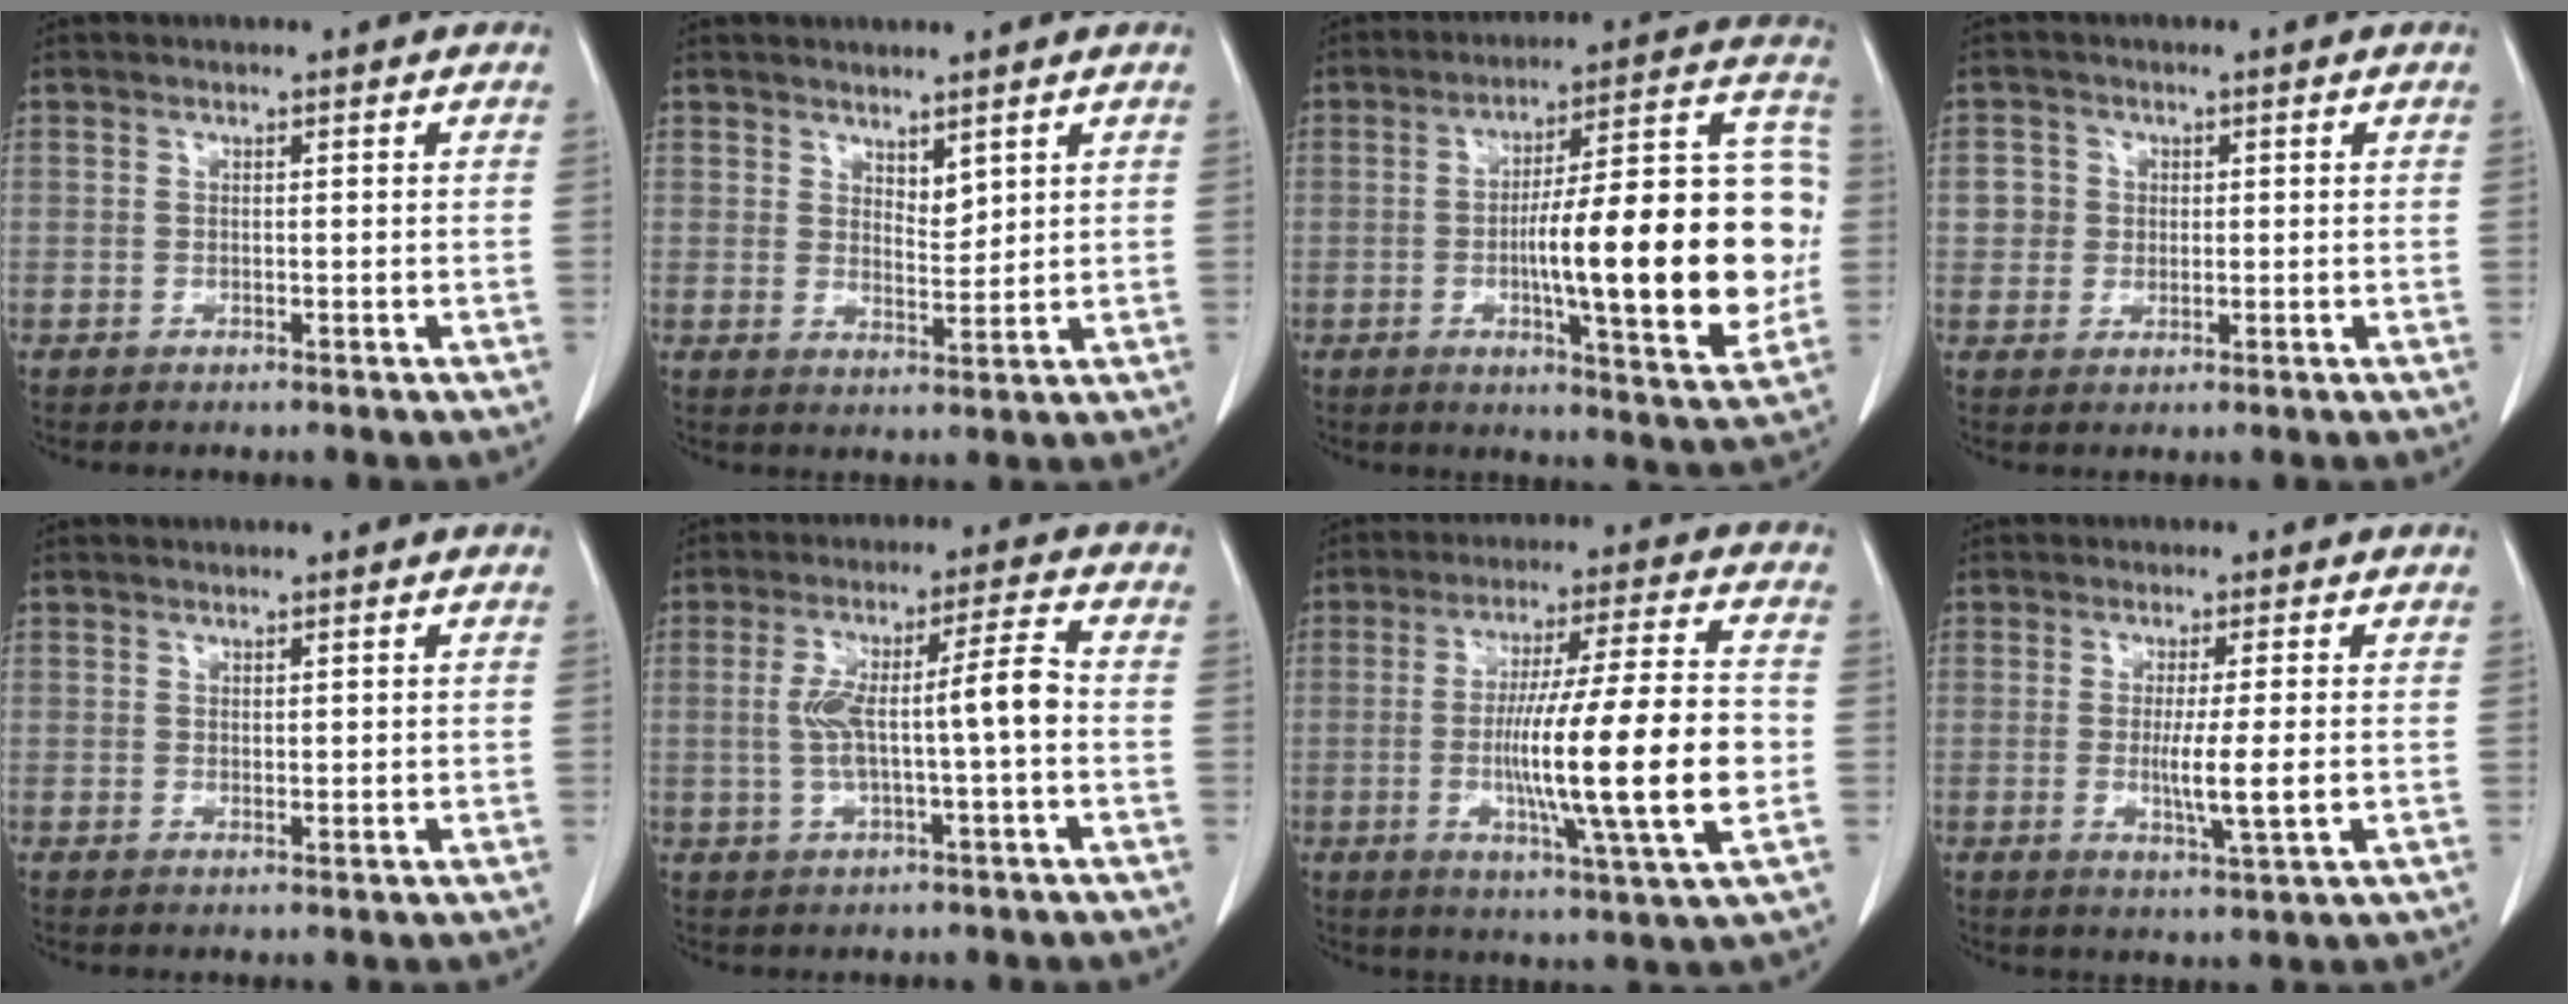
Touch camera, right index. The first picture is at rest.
{"total": 2.7, "force": [2.0, 1.1, 1.4], "torque": [-0.021, -0.010, 0.043]}
{"total": 22.4, "force": [-2.0, 4.0, 22.0], "torque": [-0.267, 0.032, -0.025]}
{"total": 3.2, "force": [0.3, 3.1, 0.5], "torque": [0.002, 0.009, 0.005]}
{"total": 0.8, "force": [0.5, 0.6, 0.4], "torque": [0.003, -0.004, 0.007]}
{"total": 8.7, "force": [-0.7, 0.8, 8.7], "torque": [-0.162, 0.027, -0.012]}
{"total": 17.7, "force": [-2.7, -0.2, 17.5], "torque": [-0.292, -0.009, -0.048]}
{"total": 5.7, "force": [-0.7, -0.1, 5.6], "torque": [-0.098, -0.014, -0.011]}